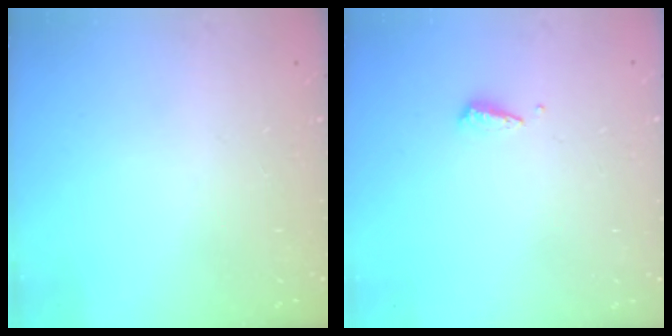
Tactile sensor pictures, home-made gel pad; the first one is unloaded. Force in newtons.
{"total": 2.9, "press": 2.9, "slide": 0.4}